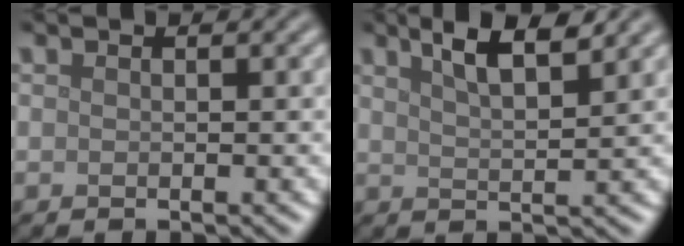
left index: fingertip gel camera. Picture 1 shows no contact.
{"total": 4.5, "force": [3.1, 1.1, 3.1], "torque": [-0.044, 0.012, 0.051]}